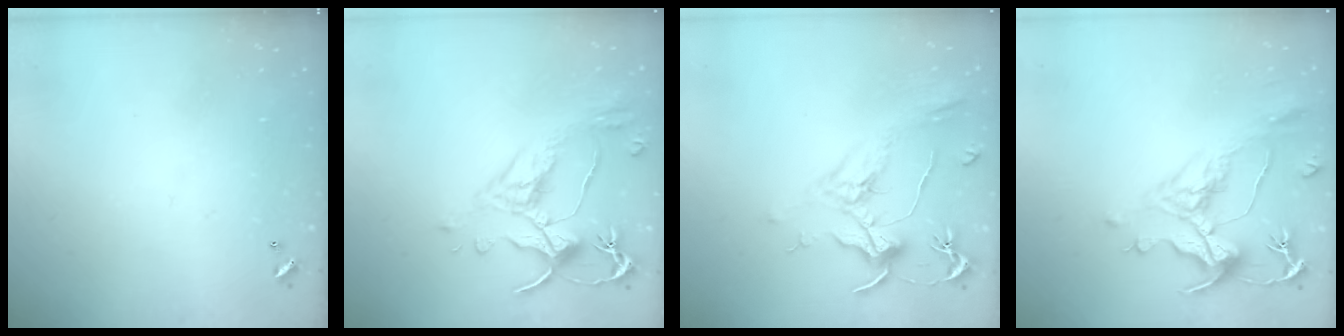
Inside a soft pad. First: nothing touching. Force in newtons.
{"total": 2.6, "press": 2.2, "slide": 1.3}
{"total": 2.1, "press": 2.0, "slide": 0.8}
{"total": 1.4, "press": 0.2, "slide": 1.4}